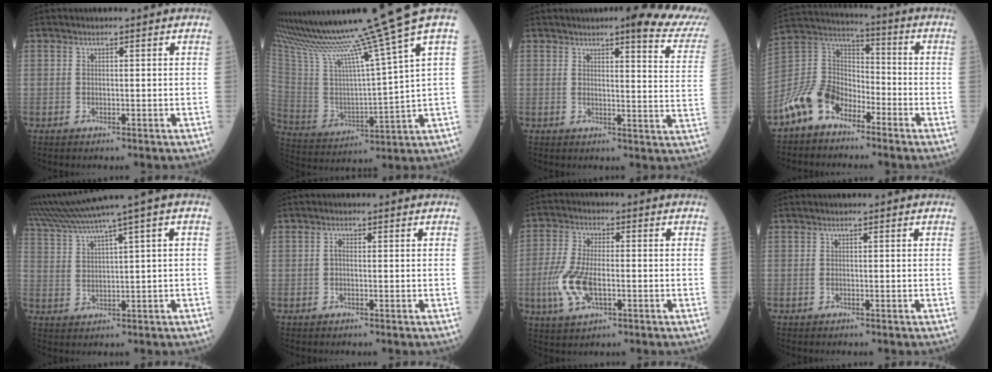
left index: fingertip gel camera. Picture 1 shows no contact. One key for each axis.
{"total": 18.4, "fx": 15.1, "fy": -3.9, "fz": 9.7, "tx": -0.181, "ty": -0.051, "tz": 0.267}
{"total": 11.8, "fx": 9.4, "fy": 0.9, "fz": 7.0, "tx": -0.071, "ty": -0.034, "tz": 0.084}
{"total": 10.2, "fx": -6.8, "fy": 5.9, "fz": 4.8, "tx": -0.120, "ty": 0.023, "tz": -0.143}
{"total": 8.6, "fx": 6.6, "fy": -2.2, "fz": 5.0, "tx": -0.099, "ty": 0.022, "tz": 0.129}
{"total": 1.0, "fx": -0.1, "fy": 0.7, "fz": 0.7, "tx": -0.011, "ty": 0.004, "tz": -0.002}
{"total": 8.8, "fx": -2.3, "fy": 3.9, "fz": 7.6, "tx": -0.180, "ty": -0.003, "tz": -0.039}
{"total": 0.0}